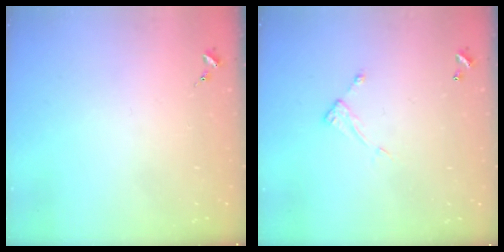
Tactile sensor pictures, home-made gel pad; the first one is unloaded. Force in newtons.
{"total": 5.0, "press": 5.0, "slide": 0.4}